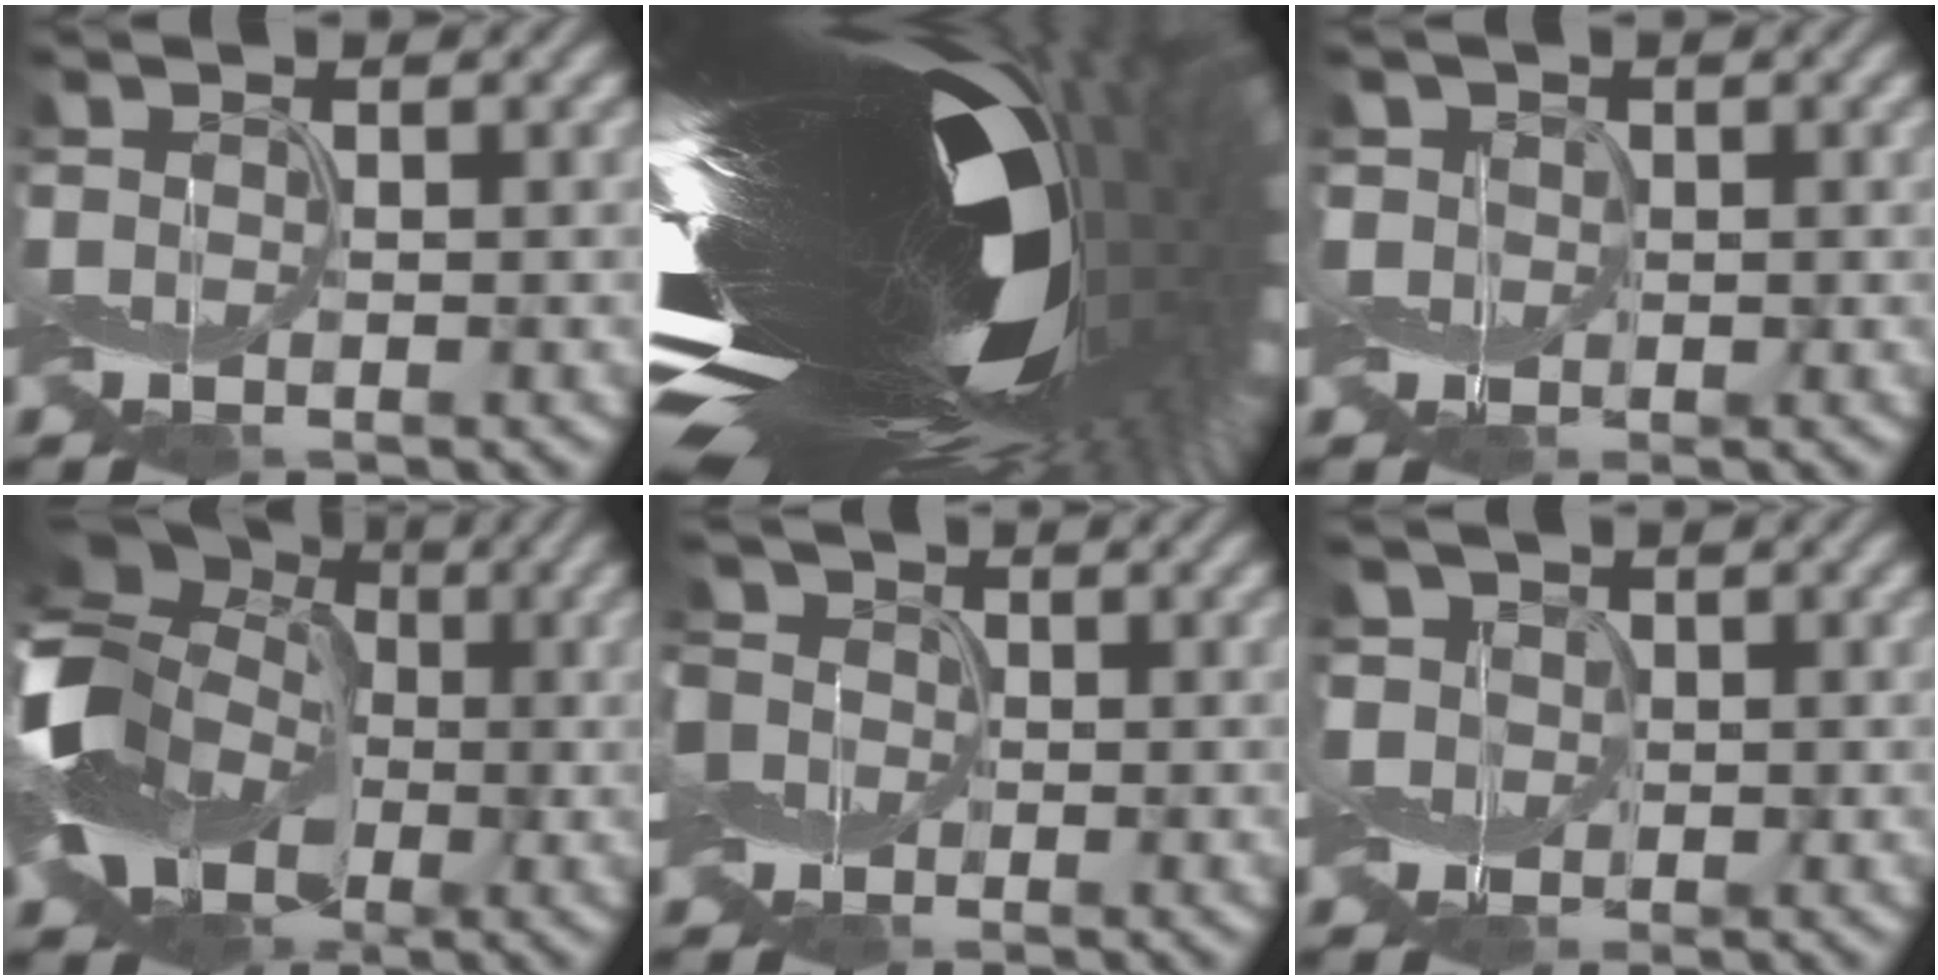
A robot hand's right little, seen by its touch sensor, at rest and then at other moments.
{"total": 20.8, "force": [0.7, 7.8, 19.2], "torque": [-0.326, -0.057, 0.013]}
{"total": 1.6, "force": [0.1, 1.6, 0.2], "torque": [-0.008, -0.002, 0.000]}
{"total": 16.4, "force": [-0.8, 13.1, 9.8], "torque": [-0.202, -0.003, -0.057]}
{"total": 5.5, "force": [0.4, 4.9, 2.5], "torque": [-0.067, 0.020, -0.017]}
{"total": 2.2, "force": [0.1, 2.1, 0.3], "torque": [-0.013, 0.000, -0.007]}